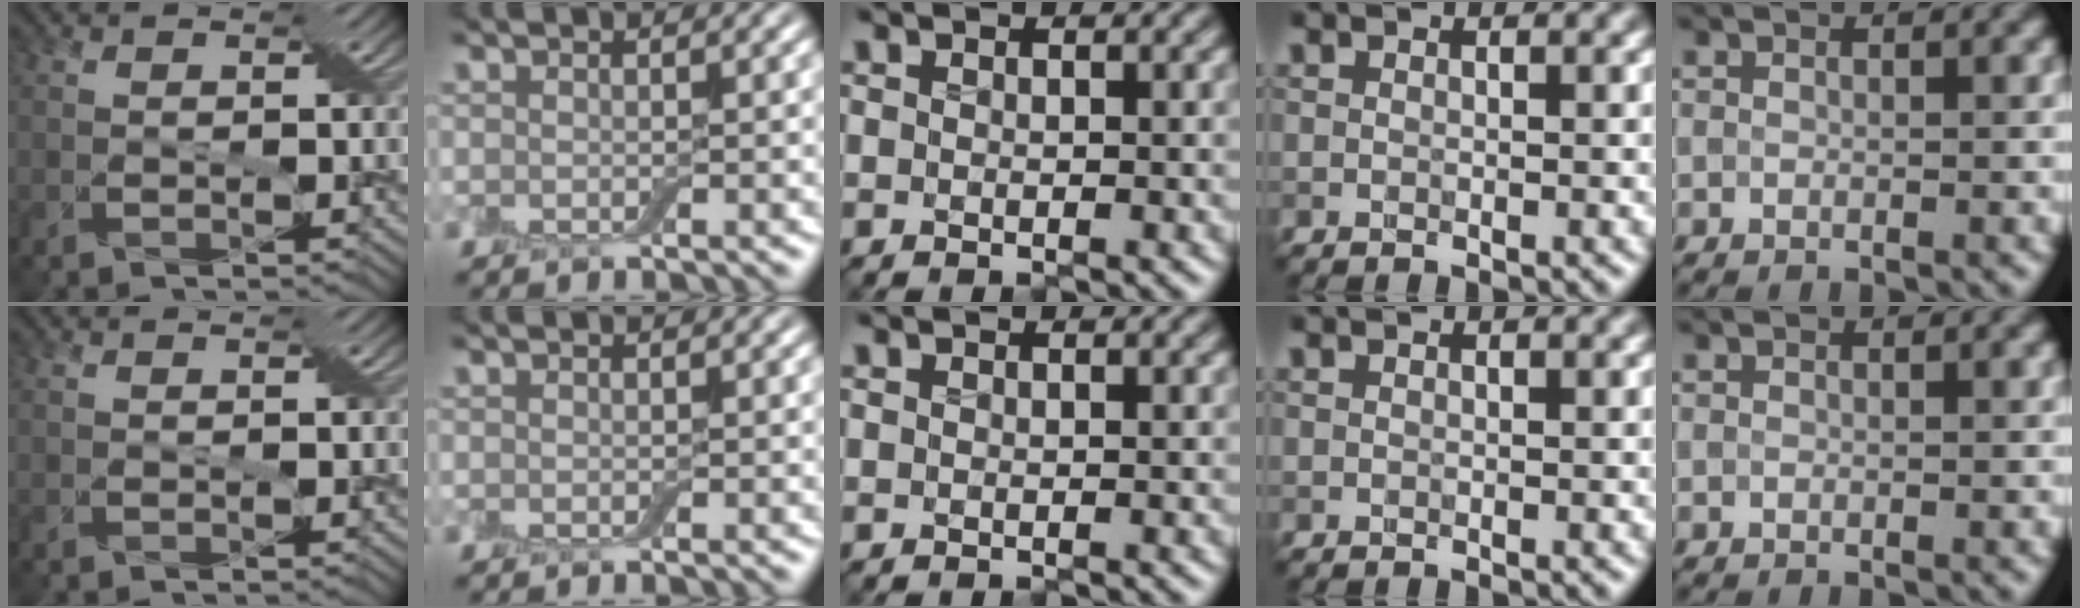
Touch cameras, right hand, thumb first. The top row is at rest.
{}